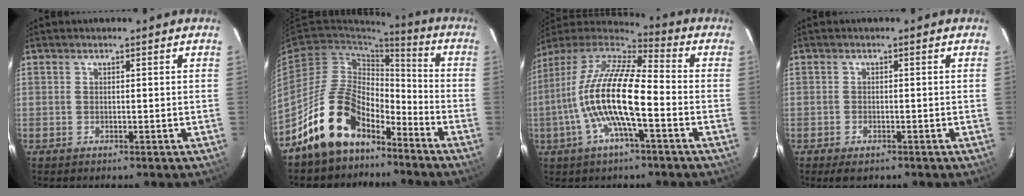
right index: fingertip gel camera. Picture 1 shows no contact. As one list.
[{"total": 15.4, "force": [-10.6, 8.1, 7.6], "torque": [-0.151, 0.033, -0.176]}, {"total": 16.7, "force": [-3.8, 3.6, 15.9], "torque": [-0.291, -0.007, -0.076]}, {"total": 2.8, "force": [-2.0, 1.2, 1.6], "torque": [-0.036, -0.010, -0.034]}]